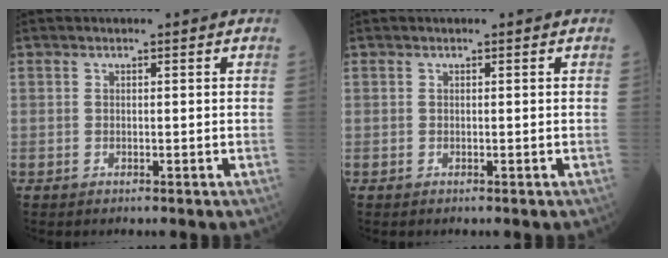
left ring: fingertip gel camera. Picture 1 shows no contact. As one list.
[{"total": 0.0}]